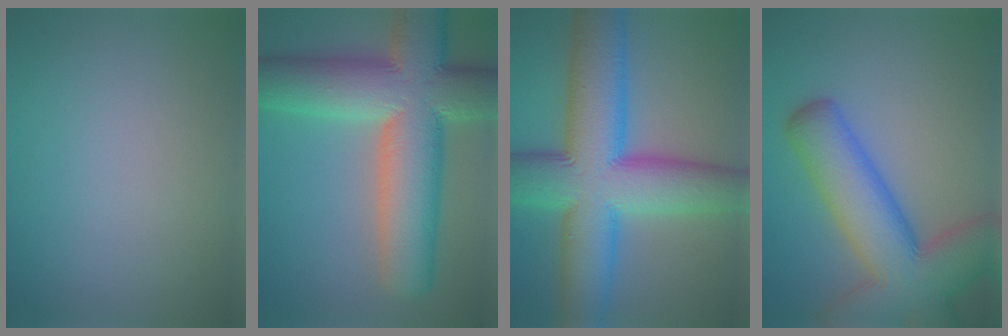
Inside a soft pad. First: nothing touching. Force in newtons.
{"total": 14.1, "press": 14.1, "slide": 0.8}
{"total": 13.8, "press": 13.8, "slide": 0.3}
{"total": 11.7, "press": 11.7, "slide": 0.6}